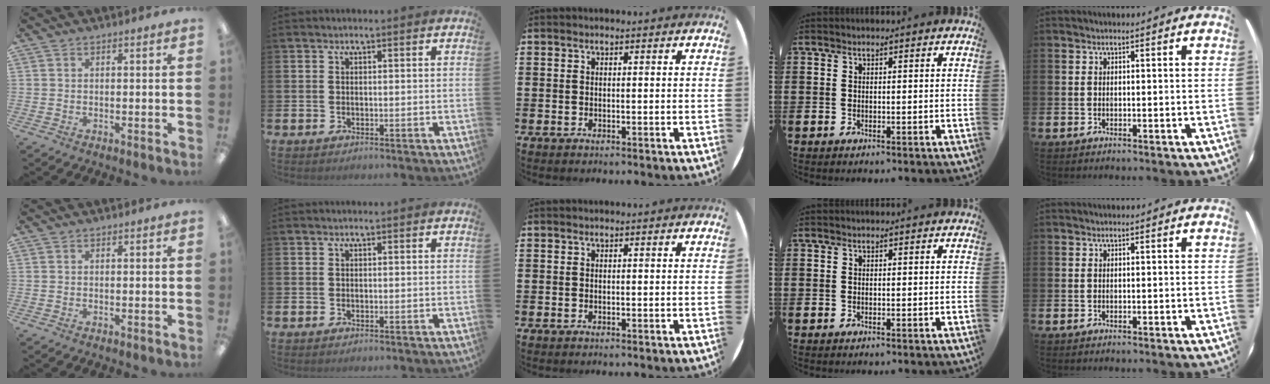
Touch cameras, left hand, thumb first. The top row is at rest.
{}